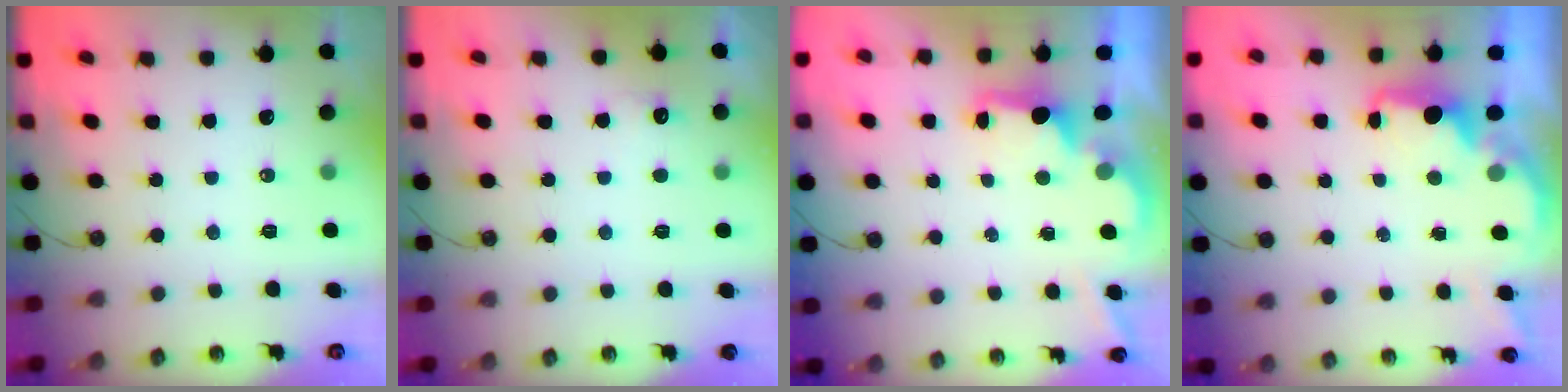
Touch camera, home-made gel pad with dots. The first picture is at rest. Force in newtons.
{"total": 3.4, "press": 3.2, "slide": 1.0}
{"total": 2.2, "press": 2.0, "slide": 0.8}
{"total": 2.0, "press": 1.8, "slide": 0.8}